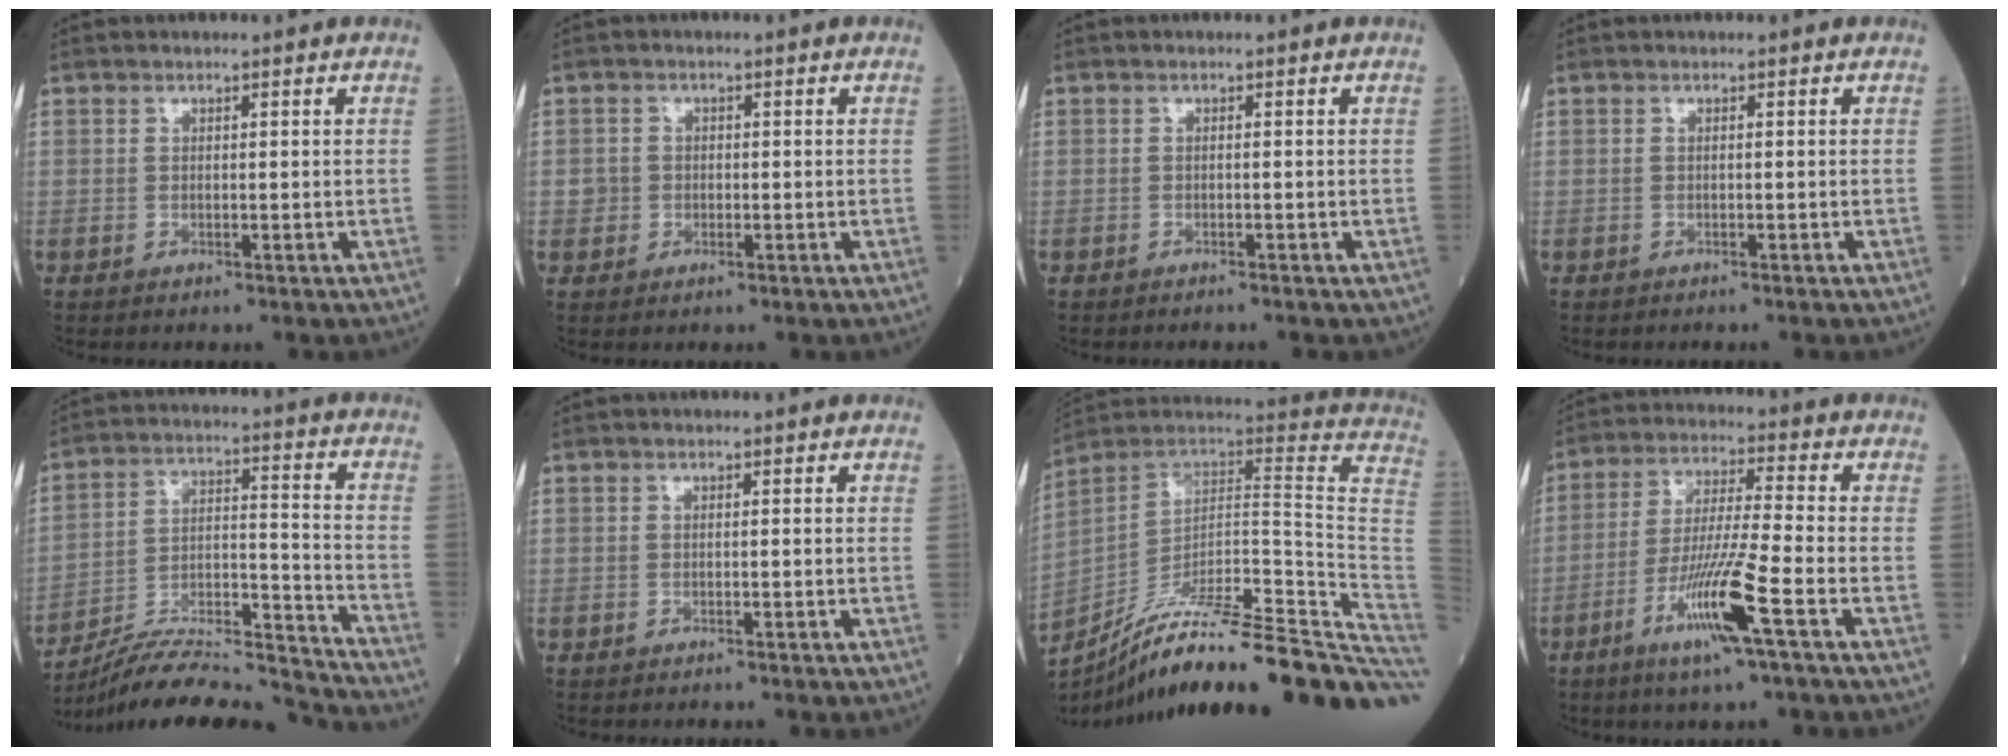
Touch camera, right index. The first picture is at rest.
{"total": 1.9, "force": [-0.2, 1.8, 0.3], "torque": [-0.001, 0.006, -0.004]}
{"total": 1.1, "force": [-1.0, 0.2, 0.4], "torque": [-0.010, -0.003, -0.012]}
{"total": 0.6, "force": [-0.5, 0.0, 0.2], "torque": [-0.003, -0.001, -0.010]}
{"total": 20.3, "force": [-19.5, 0.0, 5.6], "torque": [-0.109, 0.013, -0.314]}
{"total": 0.9, "force": [-0.8, 0.1, 0.3], "torque": [-0.006, -0.001, -0.011]}
{"total": 32.9, "force": [-25.7, 1.1, 20.5], "torque": [-0.169, -0.016, -0.367]}
{"total": 11.2, "force": [-5.3, -0.6, 9.8], "torque": [-0.191, -0.015, -0.102]}